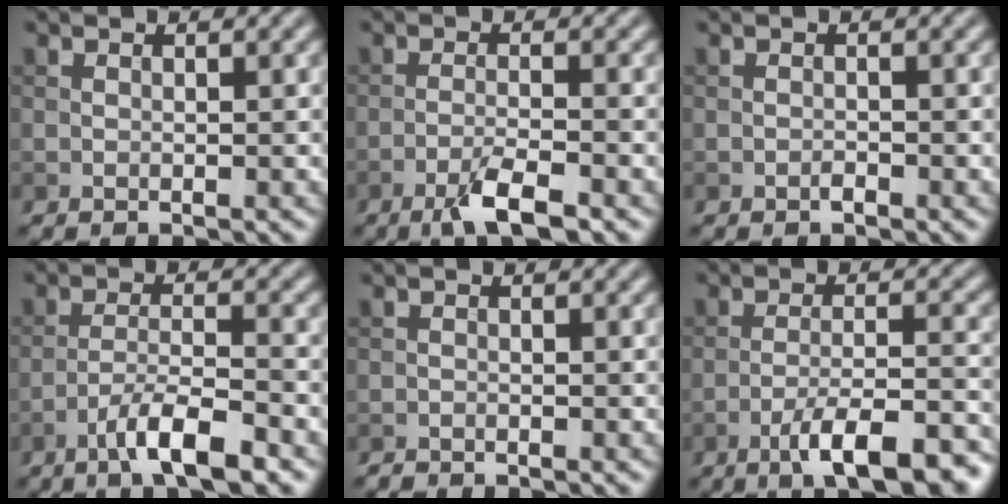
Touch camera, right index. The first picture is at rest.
{"total": 3.9, "force": [-2.5, 0.6, 2.9], "torque": [-0.054, 0.001, -0.053]}
{"total": 0.5, "force": [-0.4, 0.2, 0.3], "torque": [-0.004, 0.002, -0.009]}
{"total": 5.5, "force": [-3.6, 1.0, 4.0], "torque": [-0.070, 0.005, -0.068]}
{"total": 0.8, "force": [-0.8, 0.1, 0.0], "torque": [0.002, -0.001, -0.017]}
{"total": 8.3, "force": [-5.3, 1.9, 6.2], "torque": [-0.094, 0.003, -0.082]}